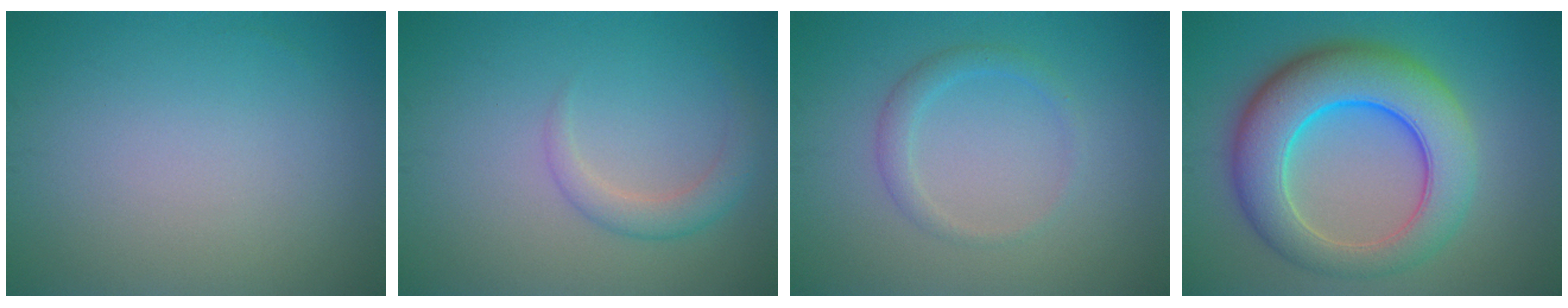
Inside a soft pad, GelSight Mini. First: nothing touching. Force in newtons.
{"total": 2.3, "press": 2.2, "slide": 0.1}
{"total": 1.8, "press": 1.8, "slide": 0.1}
{"total": 9.9, "press": 9.9, "slide": 0.1}